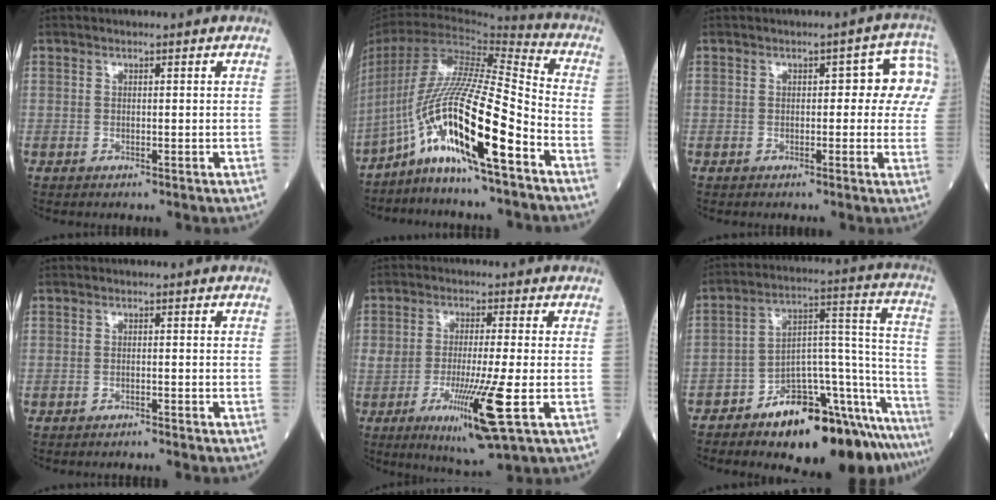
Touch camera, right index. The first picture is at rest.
{"total": 17.6, "force": [-8.4, 2.7, 15.2], "torque": [-0.311, 0.006, -0.149]}
{"total": 7.5, "force": [1.1, 3.3, 6.7], "torque": [-0.058, 0.031, 0.007]}
{"total": 2.1, "force": [-2.0, -0.2, 0.6], "torque": [-0.007, 0.000, -0.025]}
{"total": 10.3, "force": [-3.1, 0.1, 9.8], "torque": [-0.174, -0.030, -0.049]}
{"total": 19.7, "force": [-14.9, 5.2, 11.8], "torque": [-0.092, 0.055, -0.222]}